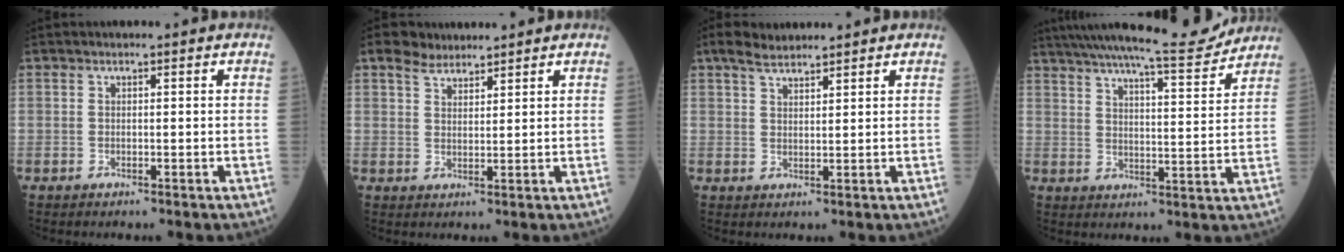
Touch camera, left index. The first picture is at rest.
{"total": 3.3, "force": [2.7, 1.6, 1.0], "torque": [-0.029, 0.011, 0.052]}
{"total": 3.3, "force": [2.8, 1.0, 1.4], "torque": [-0.036, 0.010, 0.054]}
{"total": 15.1, "force": [14.0, 0.3, 5.6], "torque": [-0.096, -0.020, 0.199]}